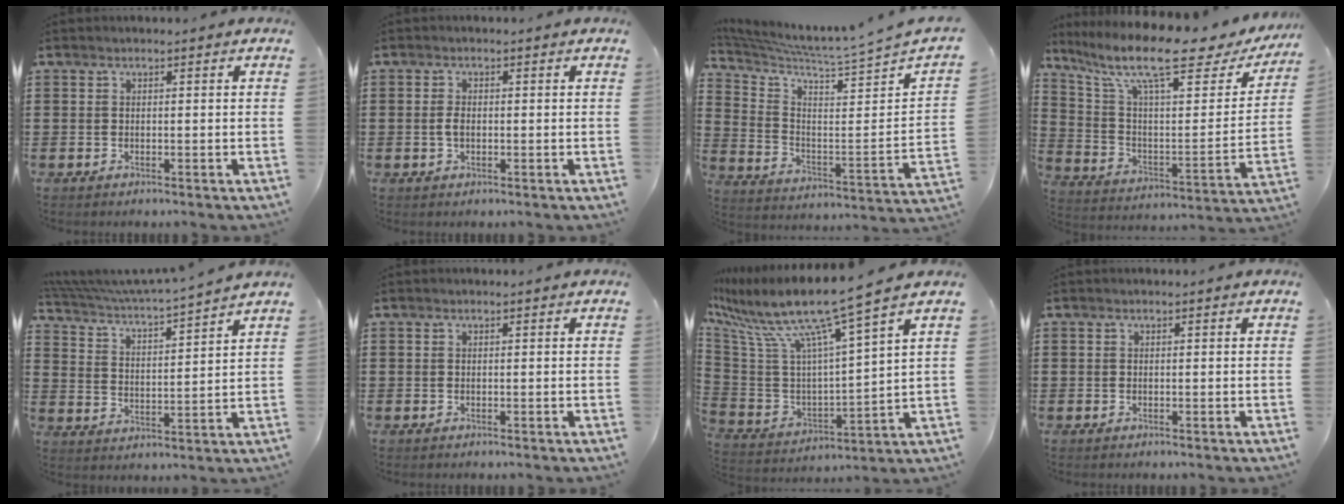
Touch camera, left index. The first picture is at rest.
{"total": 1.9, "force": [0.0, 1.0, 1.7], "torque": [-0.048, -0.003, -0.006]}
{"total": 4.4, "force": [3.8, -1.1, 1.9], "torque": [-0.060, -0.059, 0.055]}
{"total": 13.8, "force": [9.9, 2.6, 9.2], "torque": [-0.199, -0.058, 0.163]}
{"total": 4.1, "force": [3.8, -0.3, 1.5], "torque": [-0.051, -0.035, 0.058]}
{"total": 0.0}
{"total": 11.3, "force": [8.6, -0.3, 7.3], "torque": [-0.176, -0.065, 0.136]}
{"total": 0.0}